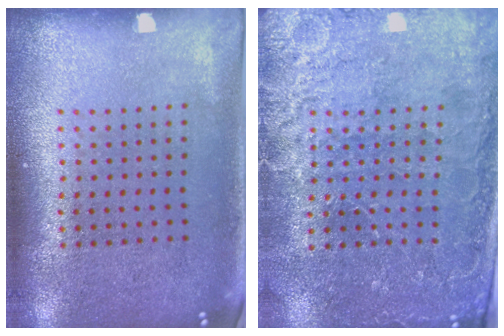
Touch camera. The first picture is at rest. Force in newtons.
{"total": 3.0, "press": 3.0, "slide": 0.5}